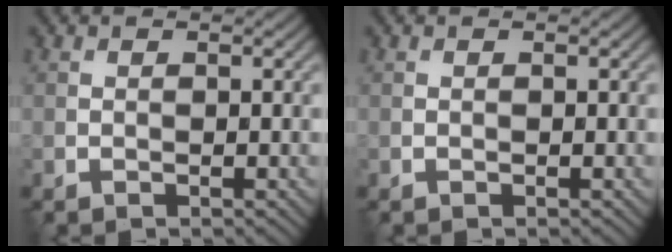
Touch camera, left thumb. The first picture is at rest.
{"total": 0.0}